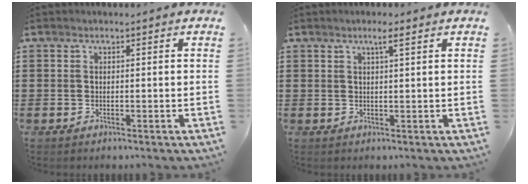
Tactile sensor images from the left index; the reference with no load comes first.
{"total": 2.1, "force": [1.1, 0.1, 1.8], "torque": [-0.037, 0.001, 0.019]}